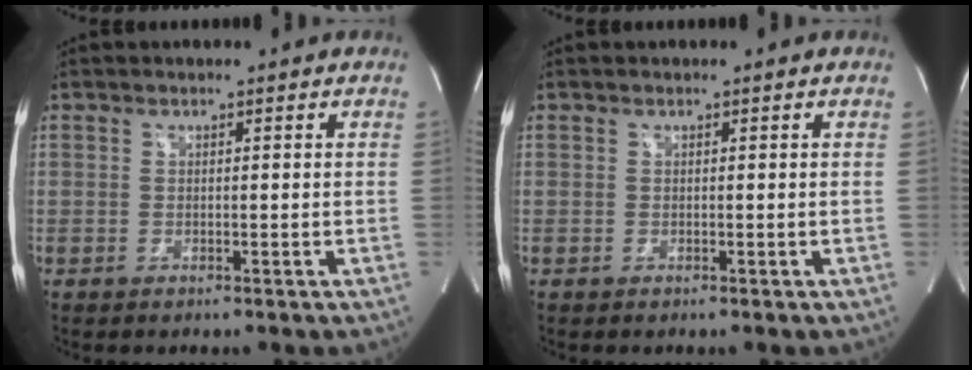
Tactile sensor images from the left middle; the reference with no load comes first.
{"total": 0.0}